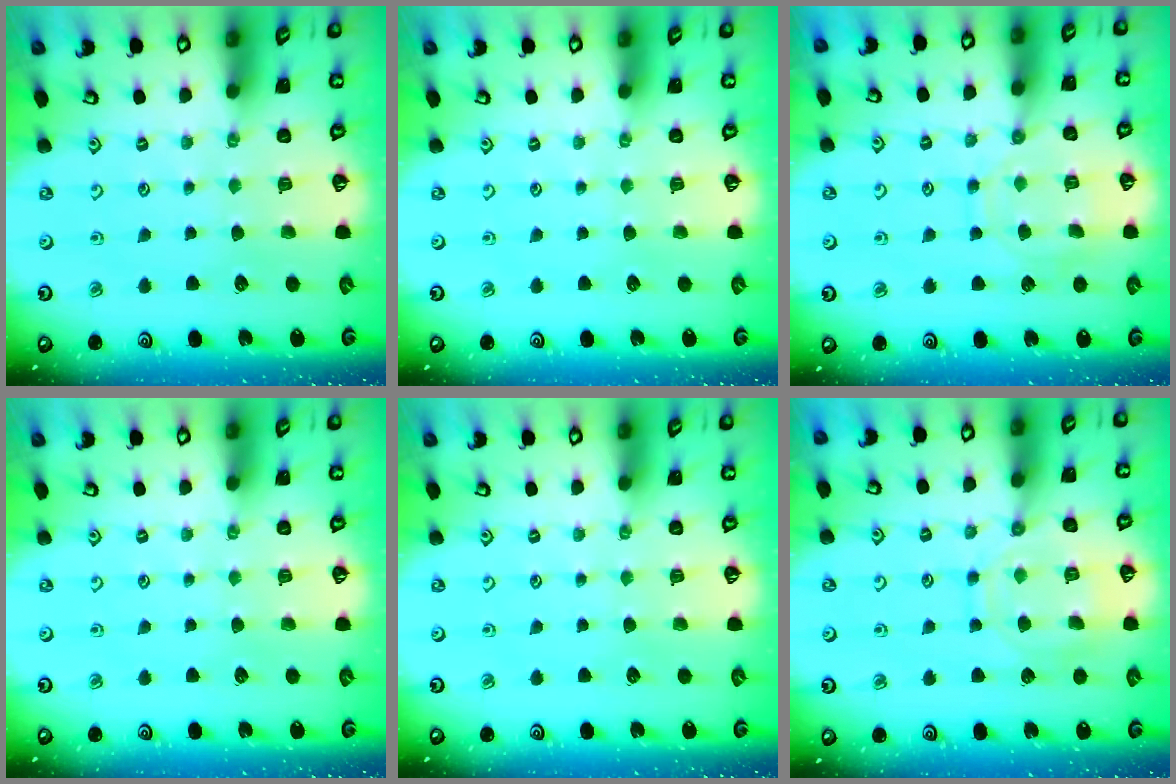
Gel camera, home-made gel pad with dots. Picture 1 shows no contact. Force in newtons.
{"total": 0.0}
{"total": 11.0, "press": 11.0, "slide": 0.8}
{"total": 0.0}
{"total": 0.0}
{"total": 11.8, "press": 11.7, "slide": 1.0}